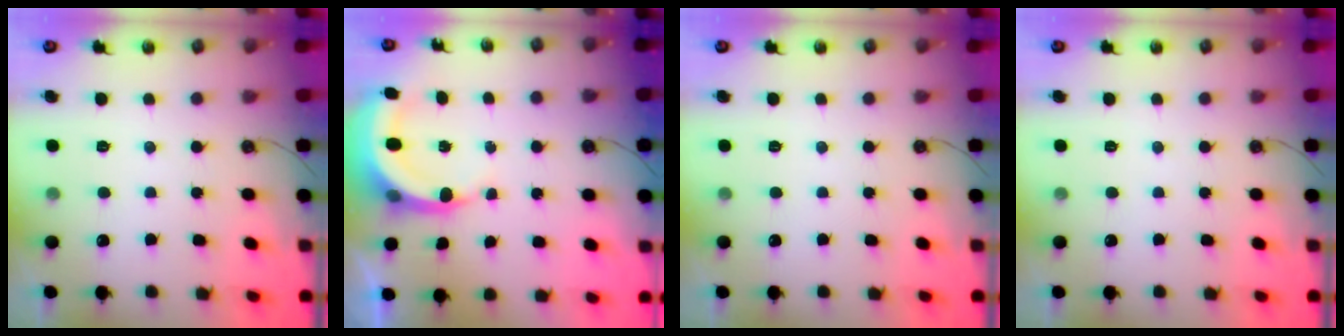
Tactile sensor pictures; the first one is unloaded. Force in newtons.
{"total": 5.9, "press": 5.9, "slide": 0.4}
{"total": 0.0}
{"total": 0.0}